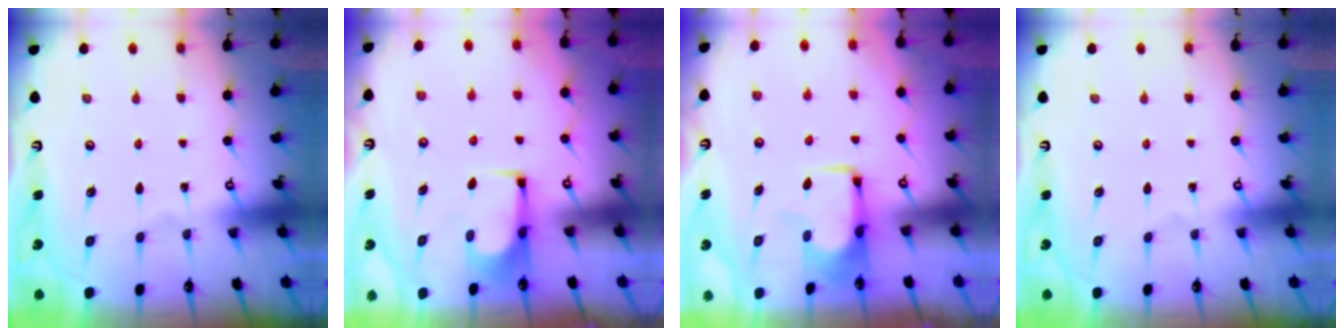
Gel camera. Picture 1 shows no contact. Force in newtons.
{"total": 1.1, "press": 0.9, "slide": 0.7}
{"total": 1.7, "press": 1.7, "slide": 0.4}
{"total": 0.0}